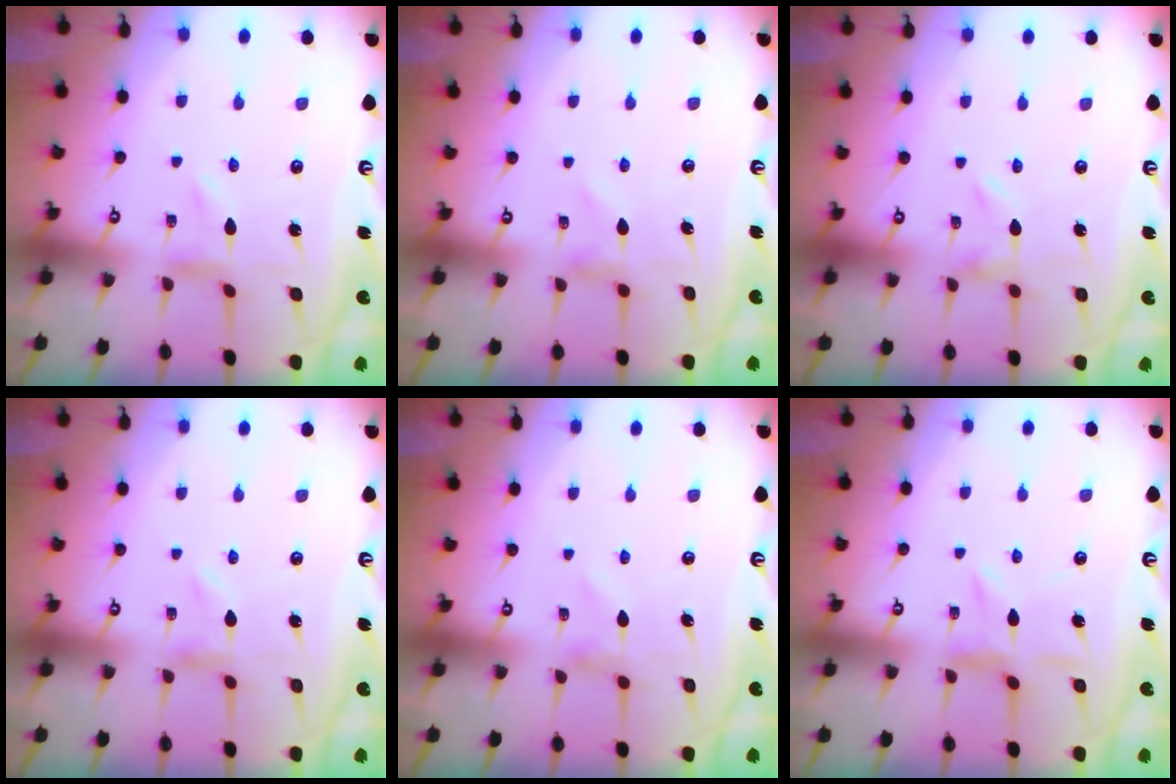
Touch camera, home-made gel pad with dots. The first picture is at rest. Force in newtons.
{"total": 1.0, "press": 1.0, "slide": 0.2}
{"total": 0.0}
{"total": 0.0}
{"total": 0.0}
{"total": 4.6, "press": 4.6, "slide": 0.4}